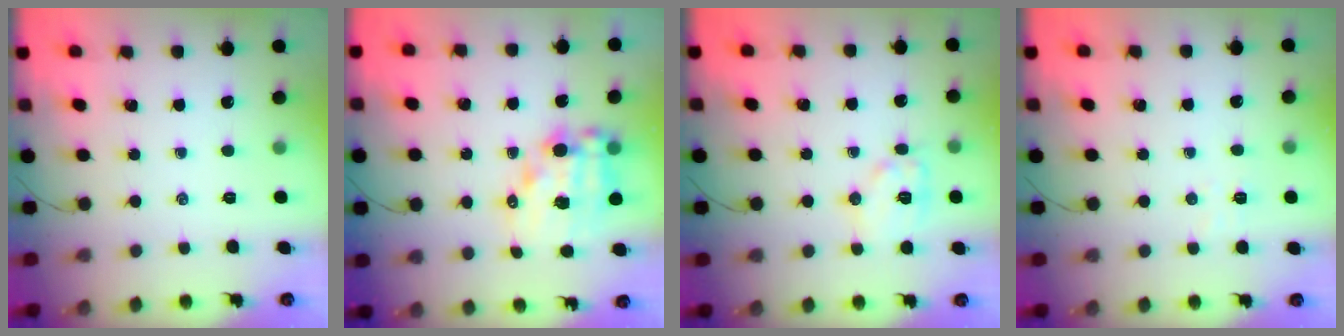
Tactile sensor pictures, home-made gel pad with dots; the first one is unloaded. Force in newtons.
{"total": 13.3, "press": 12.9, "slide": 3.3}
{"total": 9.4, "press": 9.4, "slide": 0.4}
{"total": 4.0, "press": 3.9, "slide": 0.9}